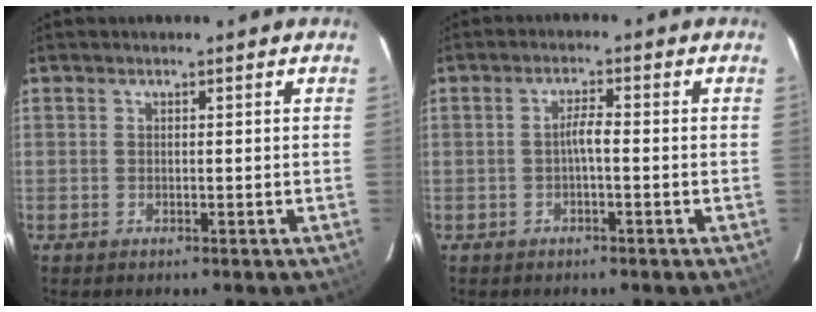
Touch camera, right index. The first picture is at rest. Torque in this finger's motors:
{"motor_torque": [0.70, -0.21, 0.42, 0.09]}